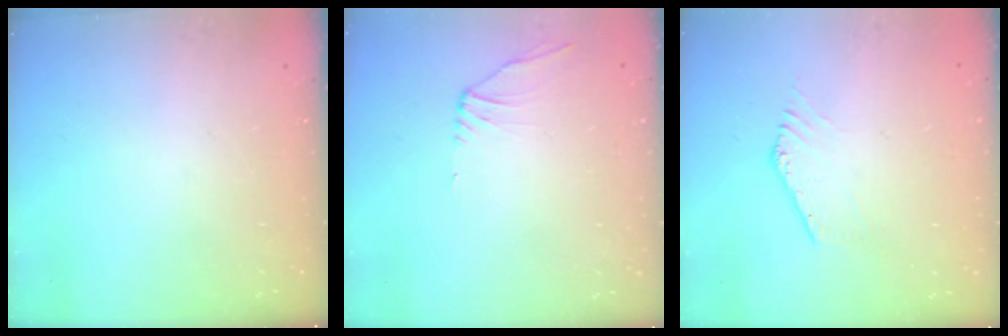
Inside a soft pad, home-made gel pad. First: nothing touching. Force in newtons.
{"total": 2.1, "press": 2.0, "slide": 0.6}
{"total": 0.0}